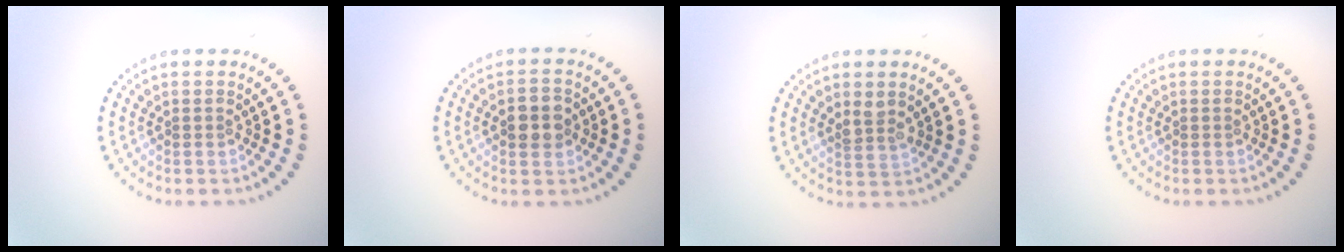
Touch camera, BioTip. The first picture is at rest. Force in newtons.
{"total": 2.9, "press": 2.9, "slide": 0.0}
{"total": 1.7, "press": 1.6, "slide": 0.6}
{"total": 0.0}